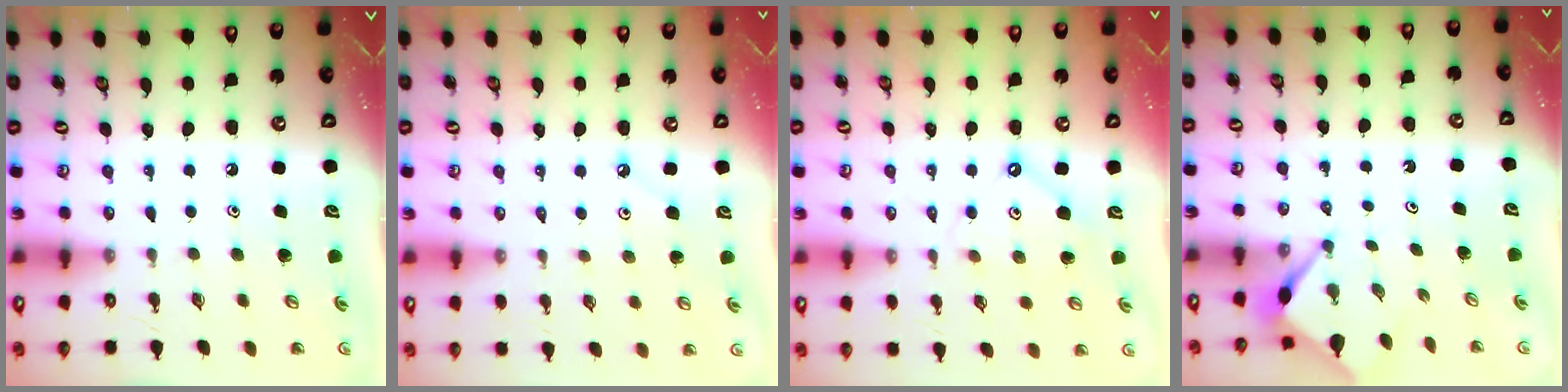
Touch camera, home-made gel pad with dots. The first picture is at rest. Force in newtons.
{"total": 4.0, "press": 4.0, "slide": 0.5}
{"total": 6.2, "press": 6.2, "slide": 0.6}
{"total": 2.8, "press": 2.8, "slide": 0.3}